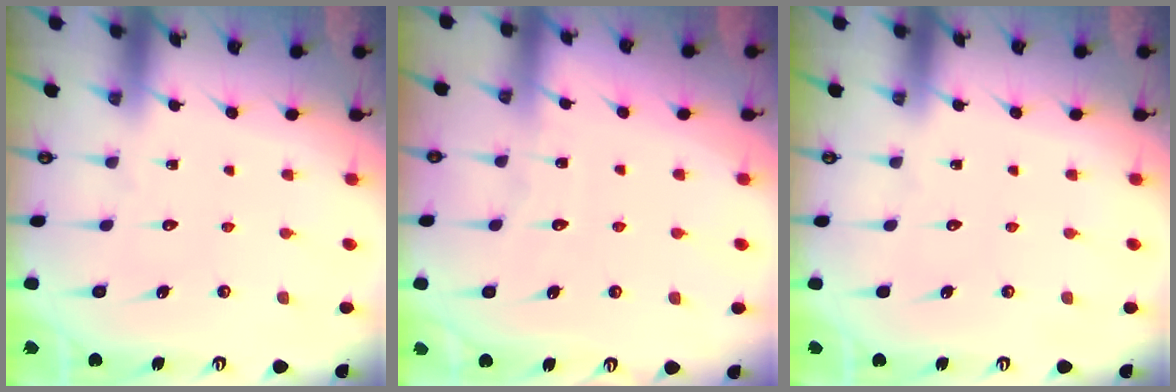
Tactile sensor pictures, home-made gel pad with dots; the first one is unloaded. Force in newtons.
{"total": 4.3, "press": 4.3, "slide": 0.5}
{"total": 0.0}